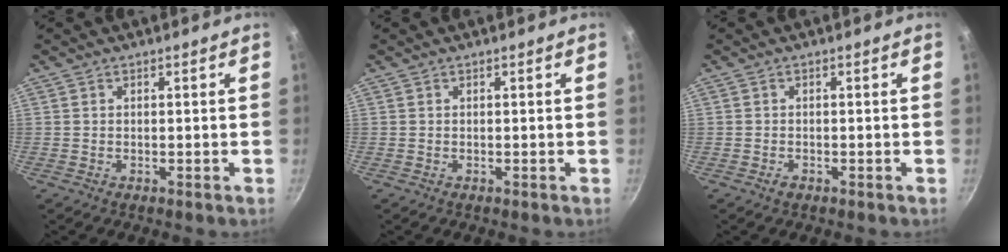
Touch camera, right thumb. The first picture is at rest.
{"total": 0.0}
{"total": 1.3, "force": [-0.8, 0.8, 0.6], "torque": [-0.010, 0.004, -0.014]}